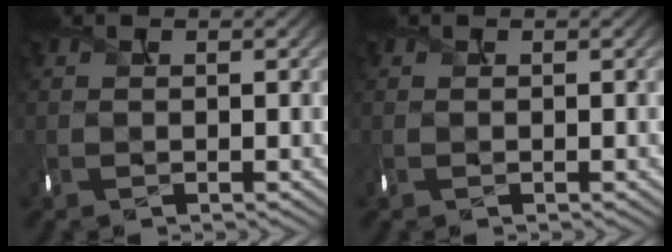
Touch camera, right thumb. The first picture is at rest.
{"total": 0.0}